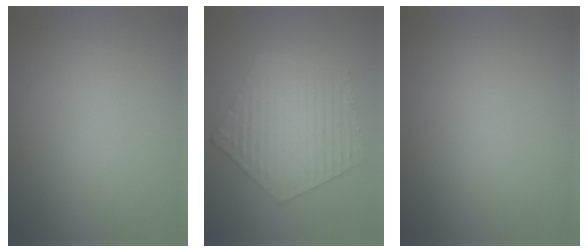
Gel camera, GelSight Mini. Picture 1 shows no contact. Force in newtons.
{"total": 6.5, "press": 4.9, "slide": 4.3}
{"total": 0.0}